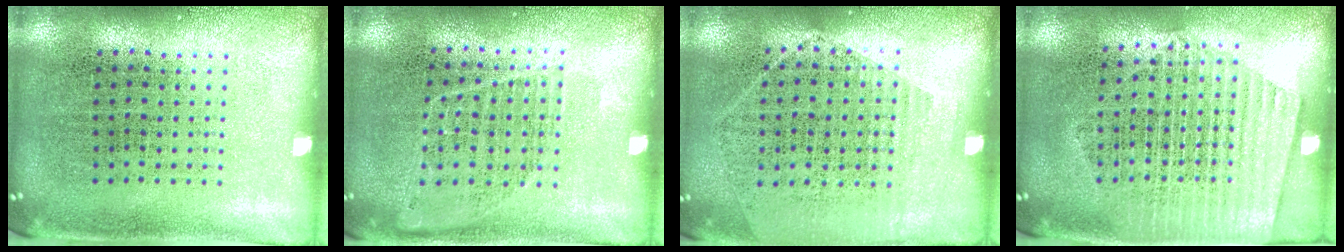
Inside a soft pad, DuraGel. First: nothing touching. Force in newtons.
{"total": 0.9, "press": 0.9, "slide": 0.3}
{"total": 1.2, "press": 1.0, "slide": 0.6}
{"total": 1.5, "press": 1.4, "slide": 0.7}